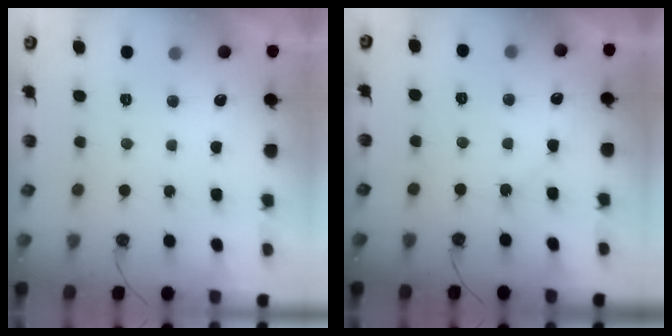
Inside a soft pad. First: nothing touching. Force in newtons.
{"total": 4.1, "press": 4.0, "slide": 0.6}